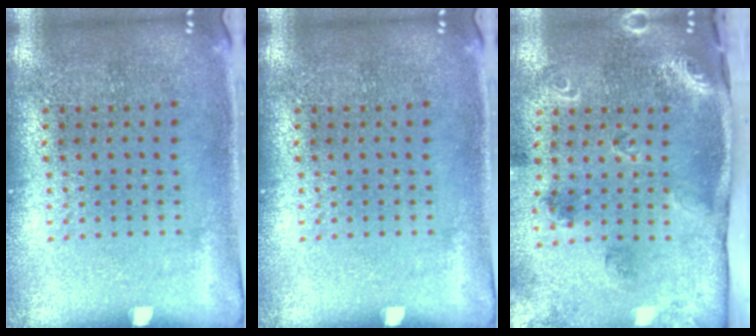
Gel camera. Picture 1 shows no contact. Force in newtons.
{"total": 0.0}
{"total": 2.1, "press": 1.8, "slide": 1.1}